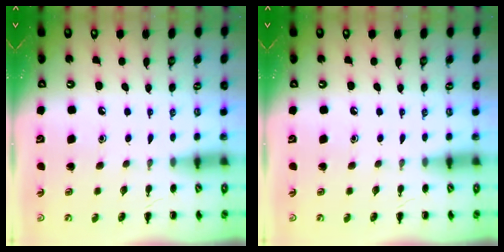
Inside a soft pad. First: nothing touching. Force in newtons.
{"total": 0.0}